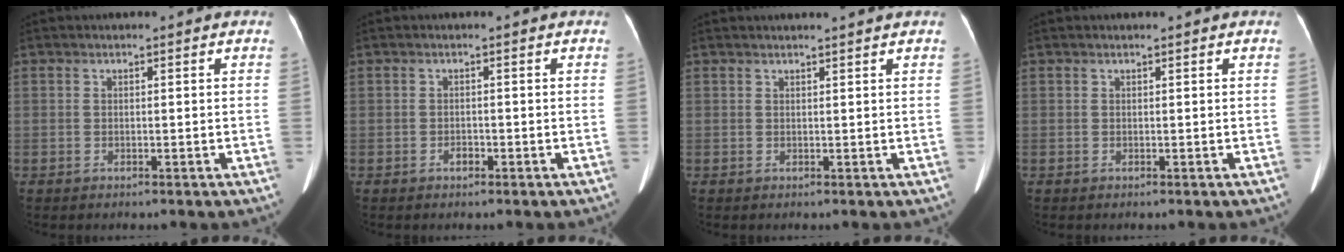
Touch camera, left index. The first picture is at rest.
{"total": 1.0, "force": [-0.8, 0.5, 0.4], "torque": [-0.009, -0.001, -0.014]}
{"total": 2.7, "force": [2.5, -0.6, 0.9], "torque": [-0.013, 0.009, 0.029]}
{"total": 0.0}